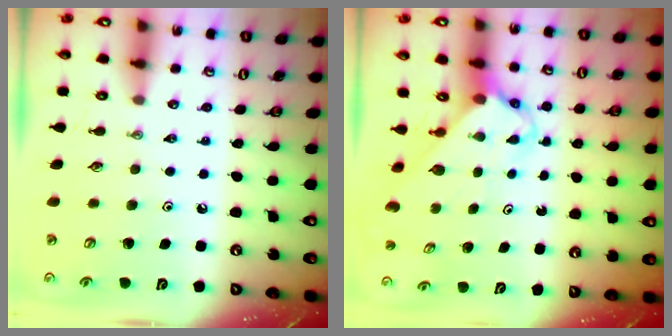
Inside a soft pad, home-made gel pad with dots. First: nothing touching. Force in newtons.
{"total": 2.7, "press": 2.7, "slide": 0.2}